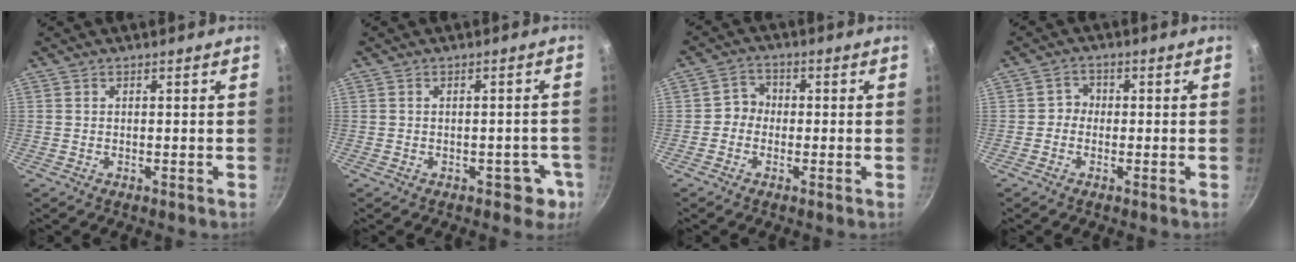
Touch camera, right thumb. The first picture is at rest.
{"total": 4.2, "force": [-1.8, 2.9, 2.4], "torque": [-0.001, 0.025, -0.008]}
{"total": 3.4, "force": [-0.8, 3.1, 1.2], "torque": [0.004, 0.014, -0.024]}
{"total": 2.4, "force": [-0.6, 2.2, 0.8], "torque": [0.007, 0.010, -0.017]}